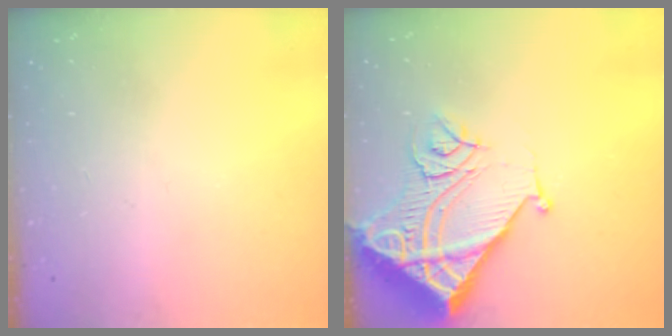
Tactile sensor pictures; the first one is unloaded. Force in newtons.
{"total": 14.2, "press": 14.1, "slide": 1.8}